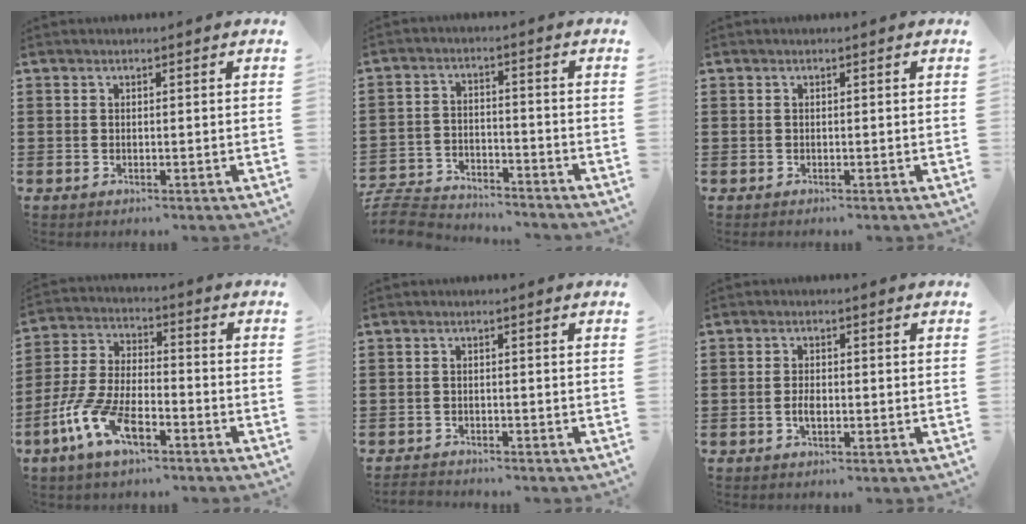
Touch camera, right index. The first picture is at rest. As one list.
[{"total": 6.4, "force": [-6.3, 0.8, 0.9], "torque": [-0.037, 0.002, -0.129]}, {"total": 0.0}, {"total": 9.6, "force": [-5.3, 3.8, 7.0], "torque": [-0.177, -0.006, -0.107]}, {"total": 1.5, "force": [-1.5, 0.1, -0.2], "torque": [-0.002, 0.002, -0.034]}, {"total": 2.2, "force": [-0.7, 1.0, 1.9], "torque": [-0.042, 0.001, -0.014]}]